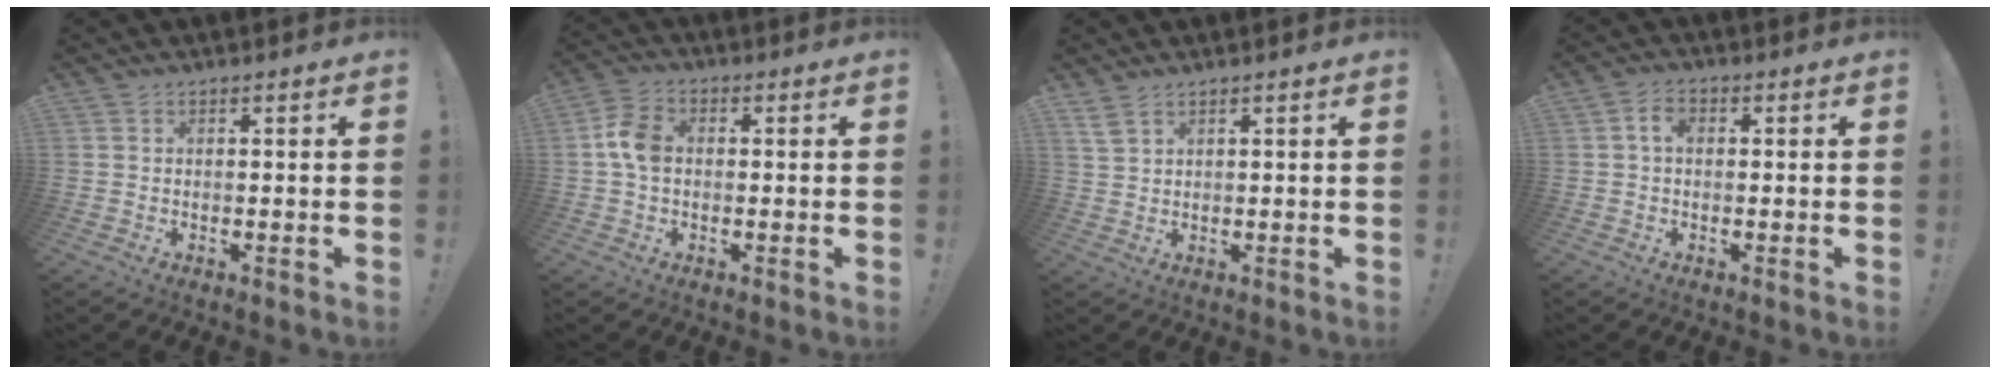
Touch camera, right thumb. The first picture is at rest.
{"total": 7.6, "force": [0.0, 5.2, 5.5], "torque": [-0.099, 0.013, 0.004]}
{"total": 3.3, "force": [2.4, 1.3, 2.0], "torque": [-0.035, -0.010, 0.045]}
{"total": 3.9, "force": [0.2, 2.5, 3.0], "torque": [-0.051, 0.010, 0.002]}